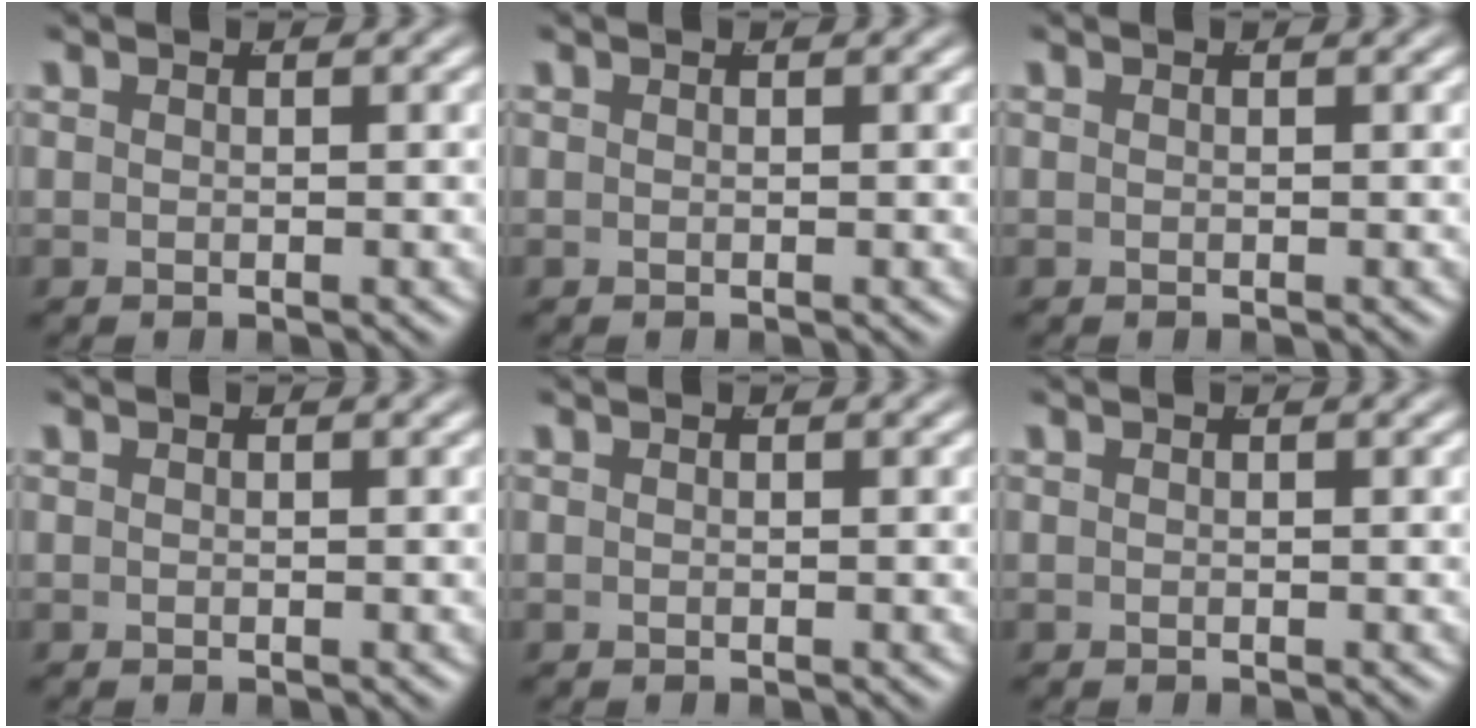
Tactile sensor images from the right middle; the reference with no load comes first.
{"total": 0.0}
{"total": 0.0}
{"total": 0.0}
{"total": 0.0}
{"total": 0.0}